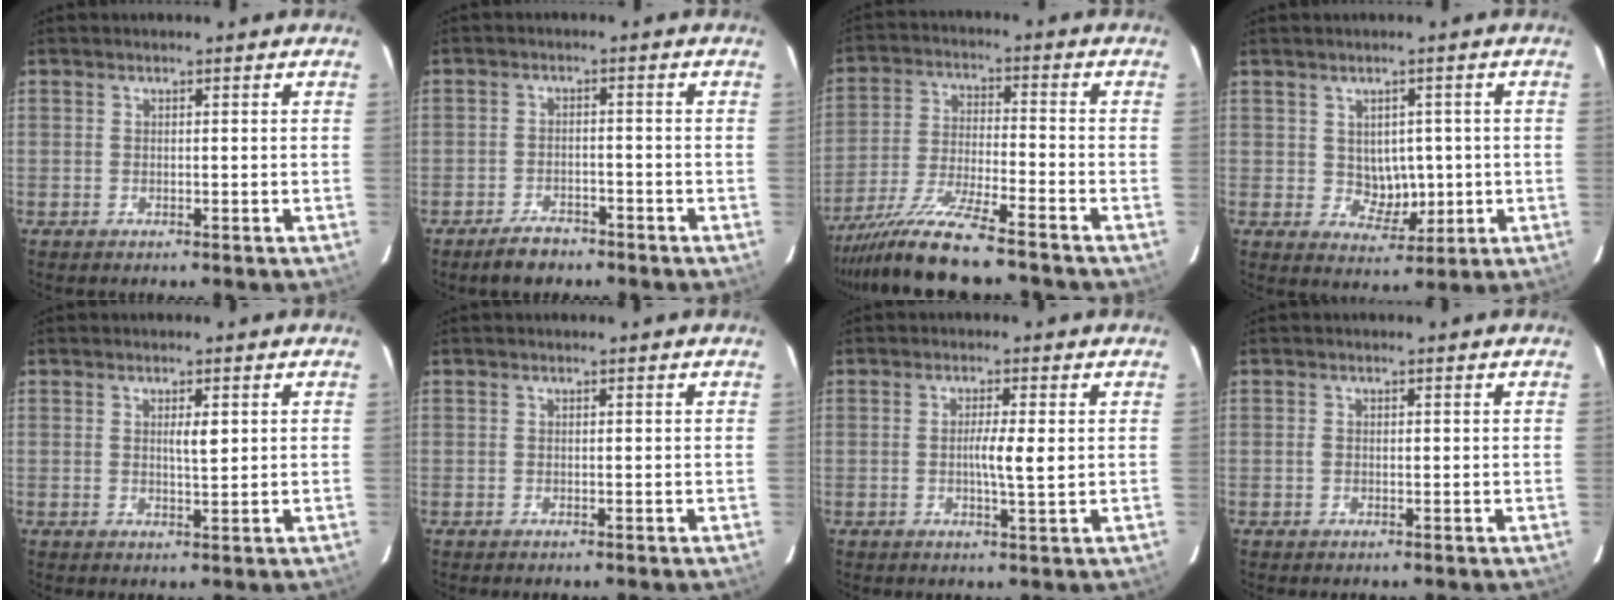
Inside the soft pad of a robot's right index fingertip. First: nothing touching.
{"total": 3.4, "force": [-2.6, 2.0, 1.0], "torque": [-0.018, 0.005, -0.035]}
{"total": 11.7, "force": [-9.7, 0.1, 6.4], "torque": [-0.118, -0.021, -0.173]}
{"total": 5.0, "force": [0.2, 3.7, 3.4], "torque": [-0.041, 0.002, 0.018]}
{"total": 2.2, "force": [0.6, 0.4, 2.1], "torque": [-0.035, -0.002, 0.009]}
{"total": 0.0}
{"total": 3.7, "force": [0.1, 0.0, 3.7], "torque": [-0.067, -0.004, 0.001]}
{"total": 0.8, "force": [0.0, 0.6, 0.6], "torque": [-0.016, 0.004, 0.000]}